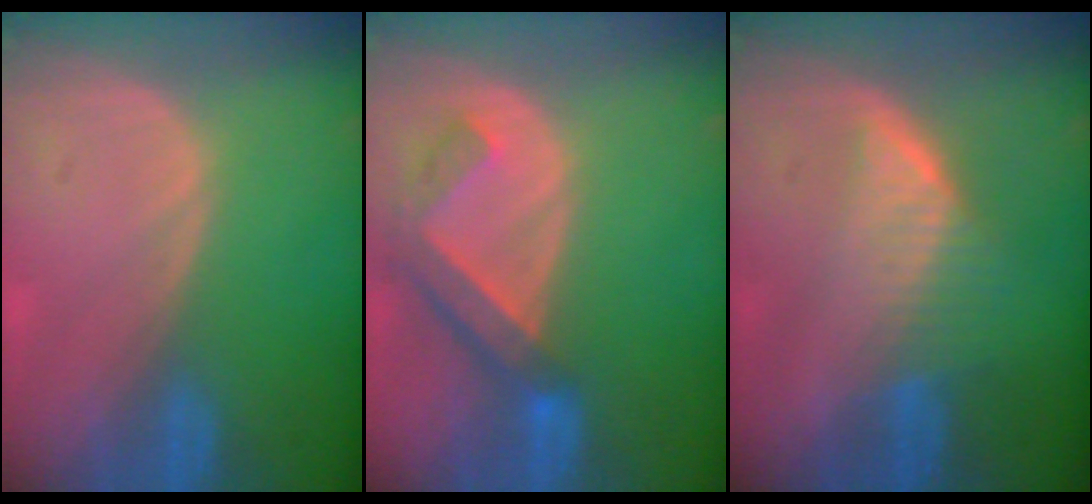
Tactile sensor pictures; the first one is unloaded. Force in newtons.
{"total": 6.4, "press": 5.8, "slide": 2.7}
{"total": 6.6, "press": 5.8, "slide": 3.1}